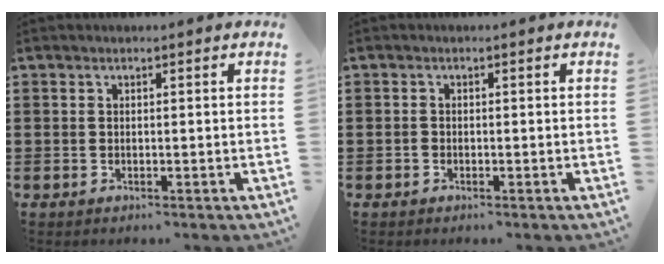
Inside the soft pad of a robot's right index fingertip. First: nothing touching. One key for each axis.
{"total": 0.7, "fx": -0.4, "fy": 0.5, "fz": 0.3, "tx": -0.006, "ty": 0.002, "tz": -0.009}